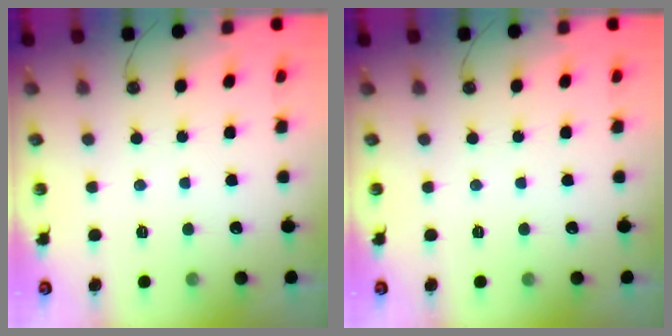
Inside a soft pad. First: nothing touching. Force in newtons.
{"total": 0.0}